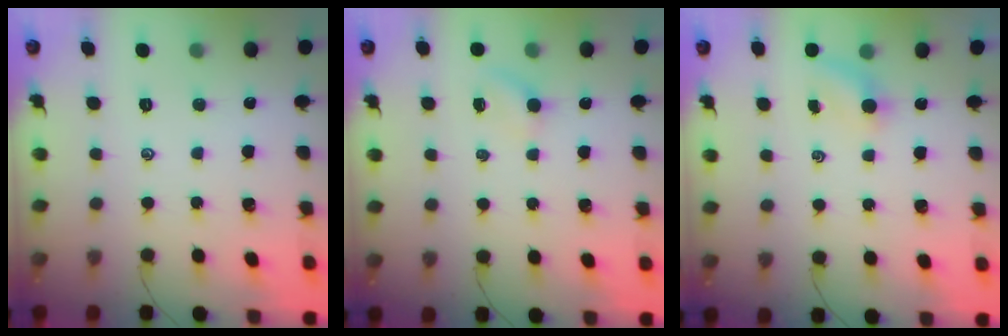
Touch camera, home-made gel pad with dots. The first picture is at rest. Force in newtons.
{"total": 2.1, "press": 2.0, "slide": 0.7}
{"total": 4.0, "press": 3.8, "slide": 1.2}